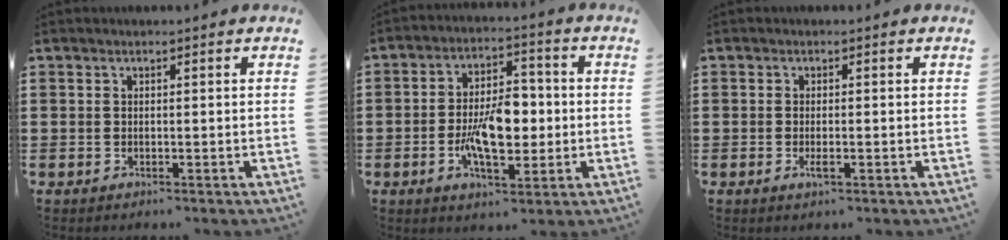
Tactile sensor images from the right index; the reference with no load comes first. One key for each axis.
{"total": 9.6, "fx": -1.3, "fy": 4.7, "fz": 8.3, "tx": -0.153, "ty": 0.001, "tz": -0.031}
{"total": 1.5, "fx": -0.6, "fy": 0.3, "fz": 1.4, "tx": -0.040, "ty": -0.008, "tz": -0.013}